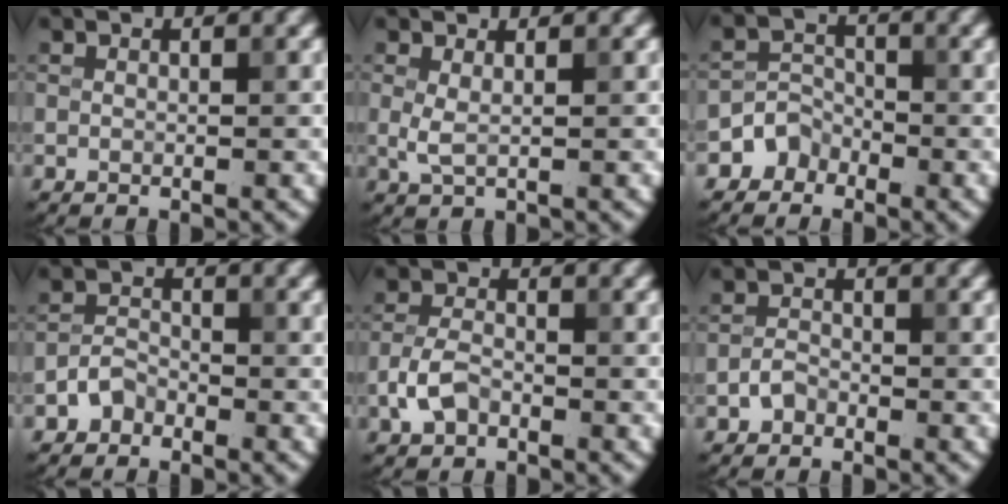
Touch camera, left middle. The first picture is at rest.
{"total": 1.4, "force": [0.4, 0.4, 1.3], "torque": [-0.030, -0.002, 0.008]}
{"total": 2.2, "force": [-1.5, 1.6, 0.1], "torque": [0.009, 0.013, -0.030]}
{"total": 1.7, "force": [-1.3, 1.1, 0.5], "torque": [-0.006, 0.009, -0.028]}
{"total": 2.5, "force": [-1.3, 1.5, 1.5], "torque": [-0.031, 0.007, -0.031]}
{"total": 1.4, "force": [-0.9, 0.9, 0.5], "torque": [-0.006, 0.005, -0.021]}